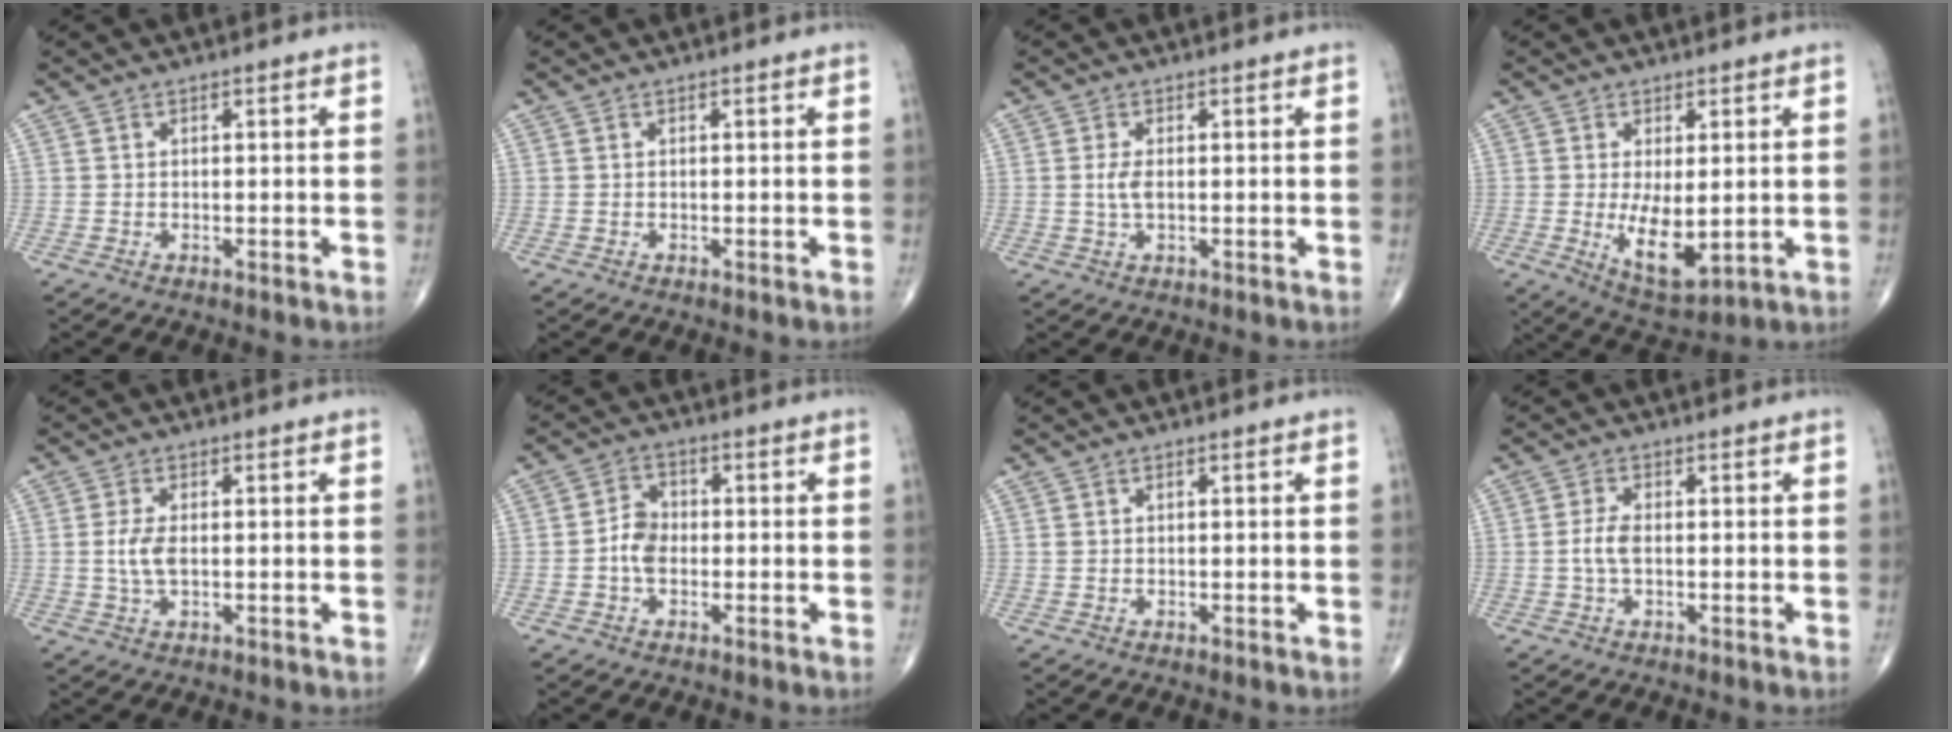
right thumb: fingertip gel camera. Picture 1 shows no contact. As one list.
[{"total": 0.0}, {"total": 2.5, "force": [0.1, 1.1, 2.2], "torque": [-0.050, 0.000, 0.002]}, {"total": 8.7, "force": [-0.6, 3.8, 7.8], "torque": [-0.120, -0.025, 0.004]}, {"total": 3.9, "force": [0.1, 1.8, 3.5], "torque": [-0.079, 0.000, 0.003]}, {"total": 4.6, "force": [-0.9, 3.3, 3.0], "torque": [-0.046, 0.016, -0.023]}, {"total": 0.6, "force": [0.2, 0.3, 0.5], "torque": [-0.010, 0.008, 0.007]}, {"total": 3.2, "force": [-0.3, 1.5, 2.8], "torque": [-0.067, 0.005, -0.008]}]